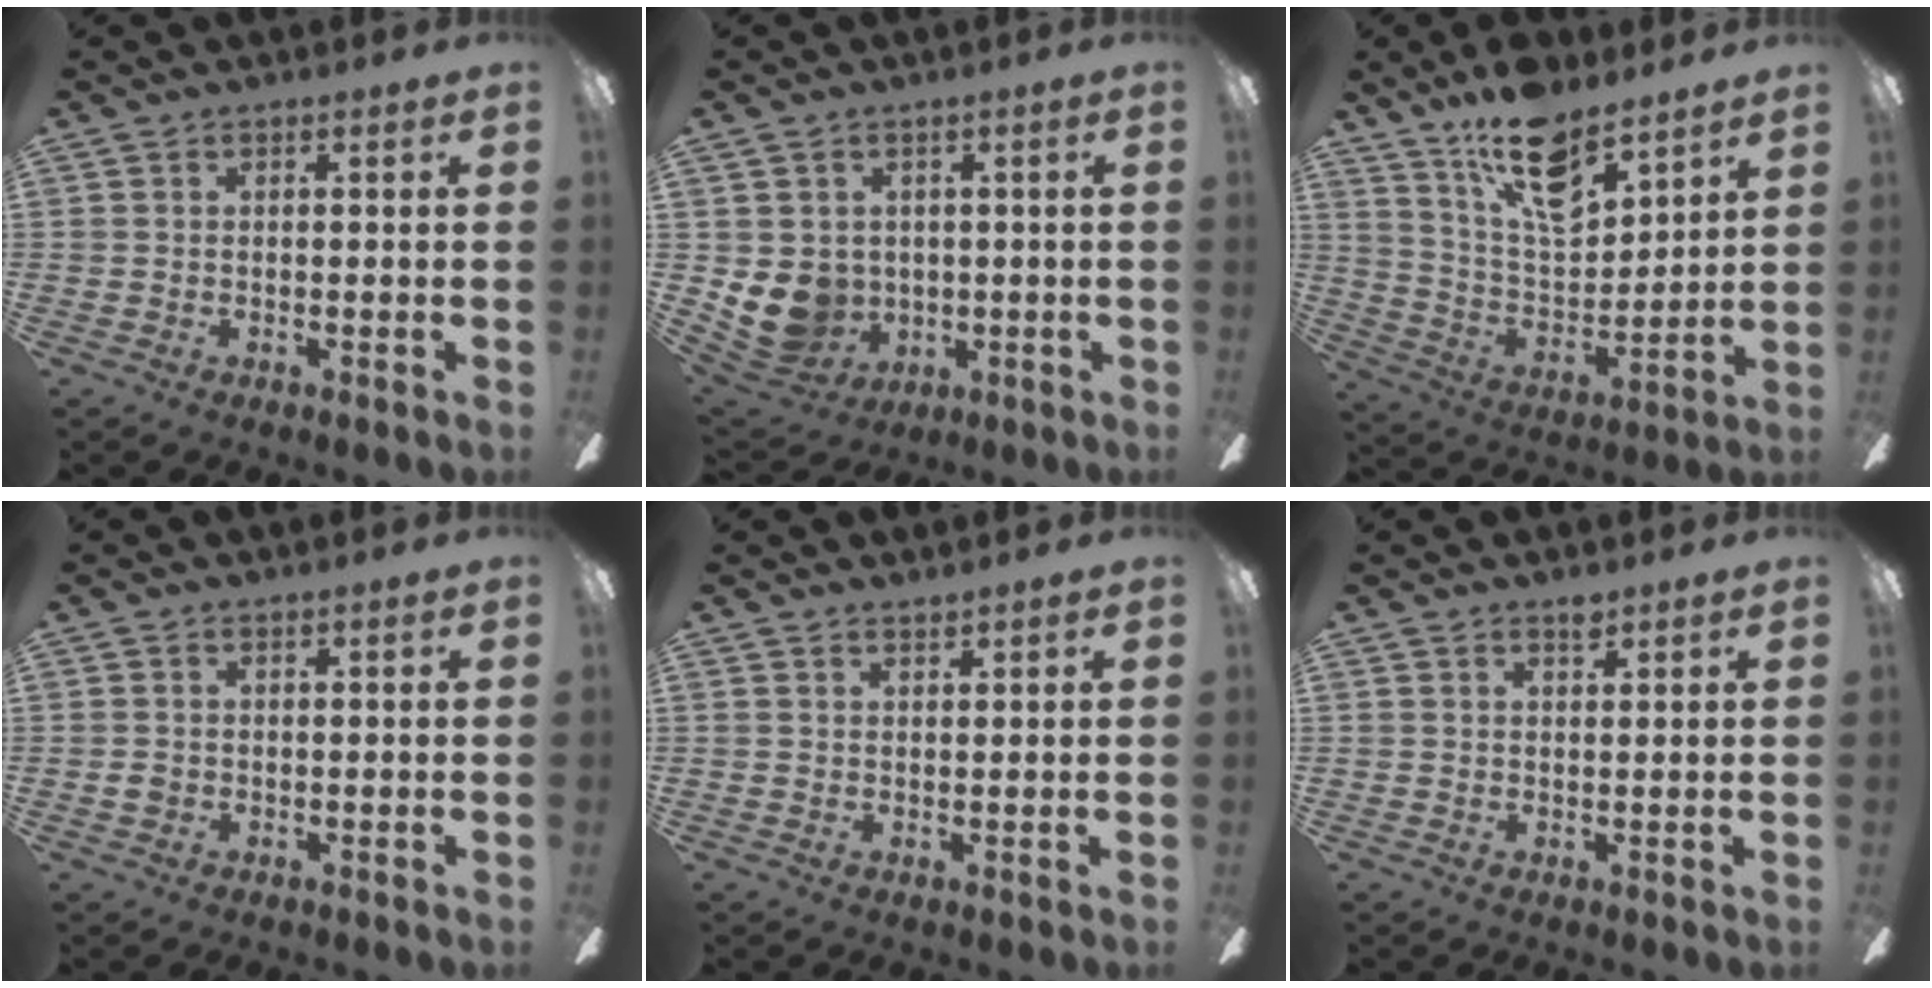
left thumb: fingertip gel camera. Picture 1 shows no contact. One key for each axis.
{"total": 9.1, "fx": 0.6, "fy": 8.3, "fz": 3.5, "tx": -0.112, "ty": -0.013, "tz": 0.016}
{"total": 16.9, "fx": 11.8, "fy": 7.1, "fz": 9.8, "tx": -0.172, "ty": -0.062, "tz": 0.208}
{"total": 0.9, "fx": 0.0, "fy": 0.8, "fz": 0.4, "tx": -0.006, "ty": 0.004, "tz": -0.001}
{"total": 1.4, "fx": 1.4, "fy": 0.0, "fz": 0.1, "tx": -0.003, "ty": -0.002, "tz": 0.026}
{"total": 1.7, "fx": 1.6, "fy": 0.4, "fz": 0.6, "tx": 0.002, "ty": -0.008, "tz": 0.025}